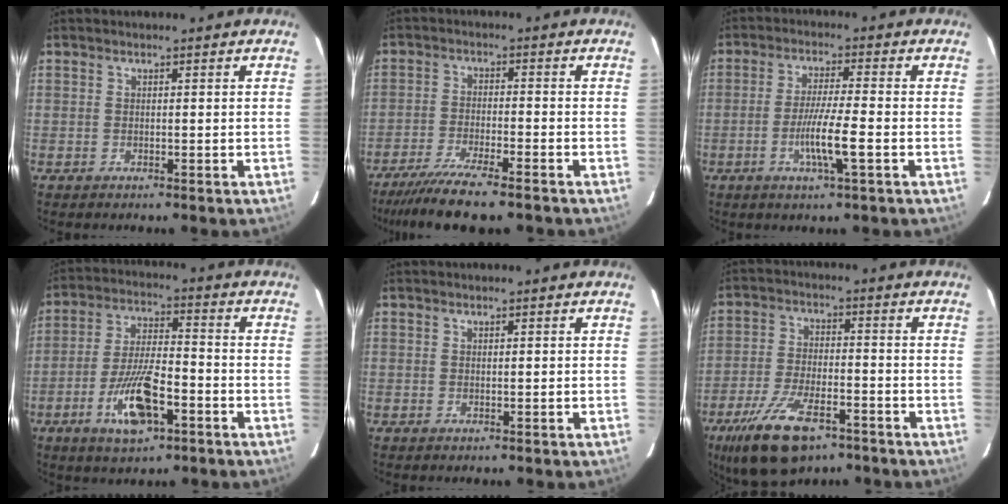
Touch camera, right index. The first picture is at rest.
{"total": 10.4, "force": [-8.5, 0.4, 5.9], "torque": [-0.092, -0.026, -0.138]}
{"total": 6.9, "force": [-2.2, -0.2, 6.6], "torque": [-0.121, -0.009, -0.042]}
{"total": 10.8, "force": [-4.7, 3.2, 9.2], "torque": [-0.181, -0.002, -0.083]}
{"total": 0.0}
{"total": 12.1, "force": [-7.7, 4.2, 8.3], "torque": [-0.163, -0.015, -0.133]}